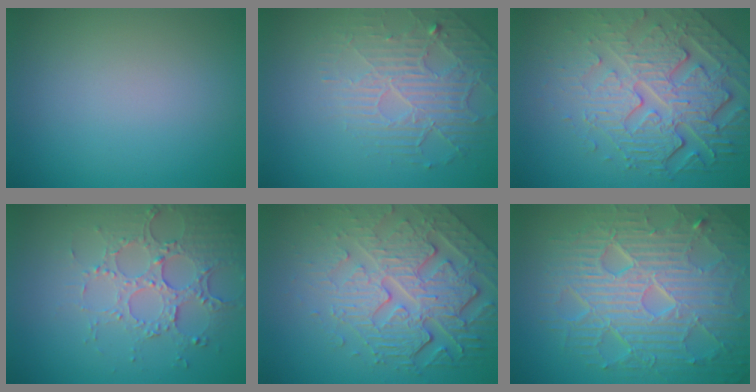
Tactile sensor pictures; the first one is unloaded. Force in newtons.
{"total": 3.1, "press": 2.8, "slide": 1.4}
{"total": 8.0, "press": 5.6, "slide": 5.7}
{"total": 4.2, "press": 3.9, "slide": 1.6}
{"total": 7.6, "press": 5.4, "slide": 5.4}
{"total": 10.7, "press": 6.9, "slide": 8.2}